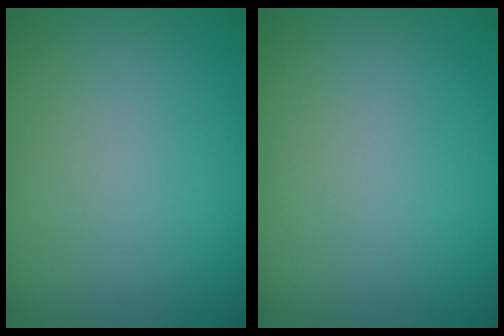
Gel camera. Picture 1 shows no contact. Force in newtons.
{"total": 0.0}